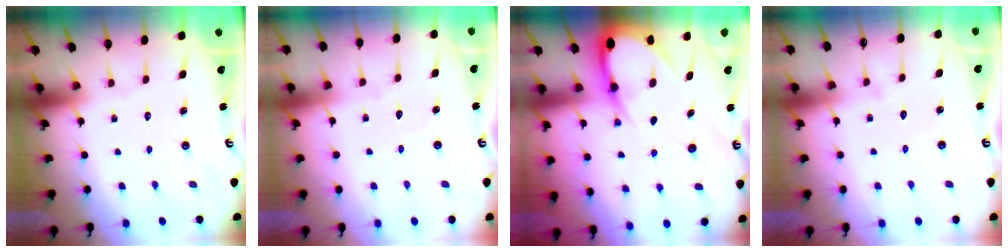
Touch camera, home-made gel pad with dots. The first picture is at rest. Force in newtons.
{"total": 2.8, "press": 2.8, "slide": 0.3}
{"total": 7.2, "press": 7.2, "slide": 1.0}
{"total": 2.6, "press": 2.6, "slide": 0.3}